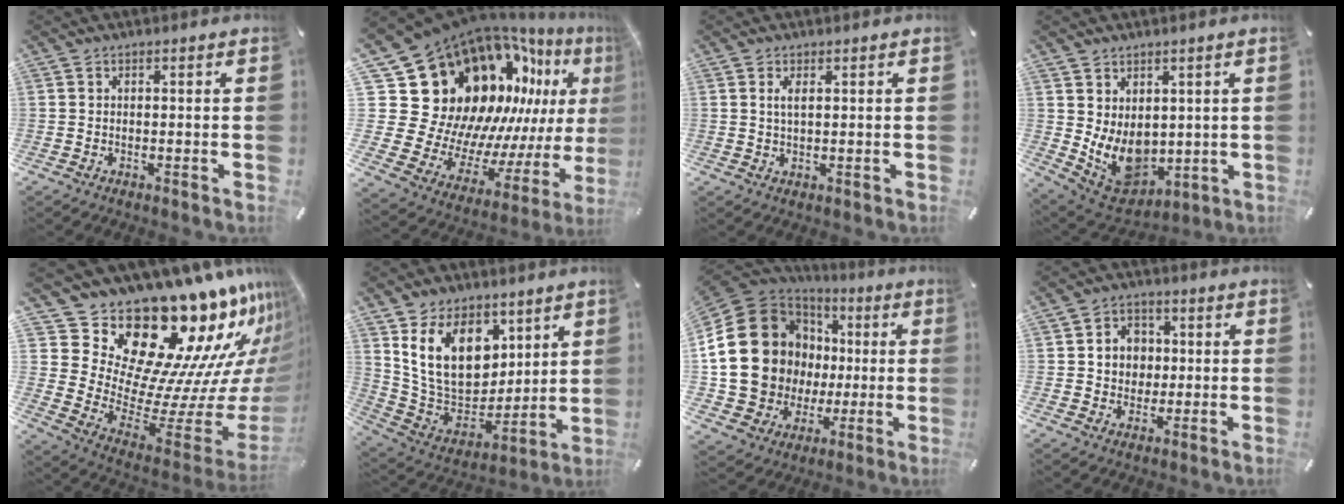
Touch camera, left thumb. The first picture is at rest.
{"total": 25.8, "force": [10.5, 19.6, 13.0], "torque": [-0.192, -0.169, 0.258]}
{"total": 2.4, "force": [0.9, 0.8, 2.0], "torque": [-0.043, 0.002, 0.015]}
{"total": 10.1, "force": [0.8, 8.4, 5.5], "torque": [-0.111, -0.029, 0.022]}
{"total": 26.5, "force": [17.7, 13.7, 14.1], "torque": [-0.194, -0.208, 0.350]}
{"total": 17.9, "force": [7.7, 12.7, 10.0], "torque": [-0.191, -0.039, 0.147]}
{"total": 23.8, "force": [2.4, 20.7, 11.6], "torque": [-0.255, -0.020, 0.080]}
{"total": 6.8, "force": [0.4, 6.4, 2.3], "torque": [-0.035, 0.010, 0.006]}